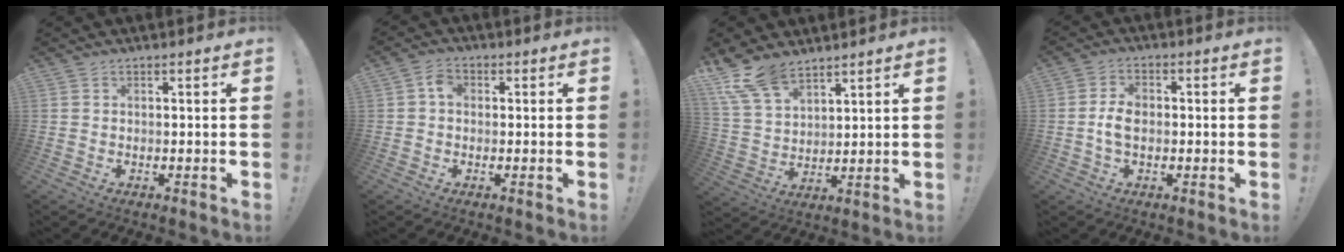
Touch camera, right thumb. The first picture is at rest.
{"total": 3.8, "force": [0.3, 2.9, 2.5], "torque": [-0.043, 0.012, 0.004]}
{"total": 13.1, "force": [9.7, 6.4, 6.0], "torque": [-0.123, -0.050, 0.188]}
{"total": 5.6, "force": [-0.7, 3.6, 4.2], "torque": [-0.073, 0.006, -0.015]}